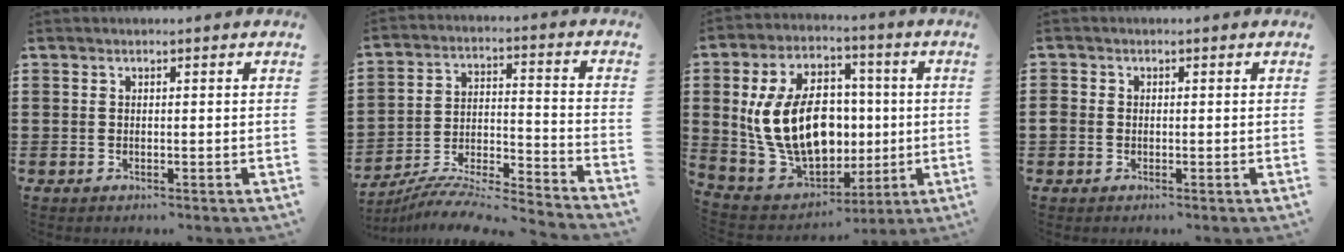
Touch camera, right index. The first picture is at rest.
{"total": 6.6, "force": [-6.3, 0.0, 2.0], "torque": [-0.047, -0.014, -0.130]}
{"total": 16.2, "force": [0.7, 10.6, 12.2], "torque": [-0.262, -0.001, 0.014]}
{"total": 1.2, "force": [-0.4, 1.0, 0.3], "torque": [-0.007, 0.004, -0.010]}